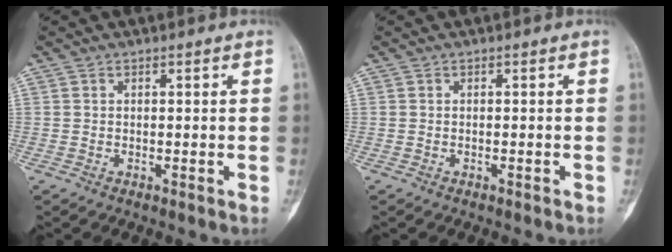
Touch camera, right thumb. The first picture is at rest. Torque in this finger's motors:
{"motor_torque": [0.35, -0.39, -0.11, 0.00, 0.01]}